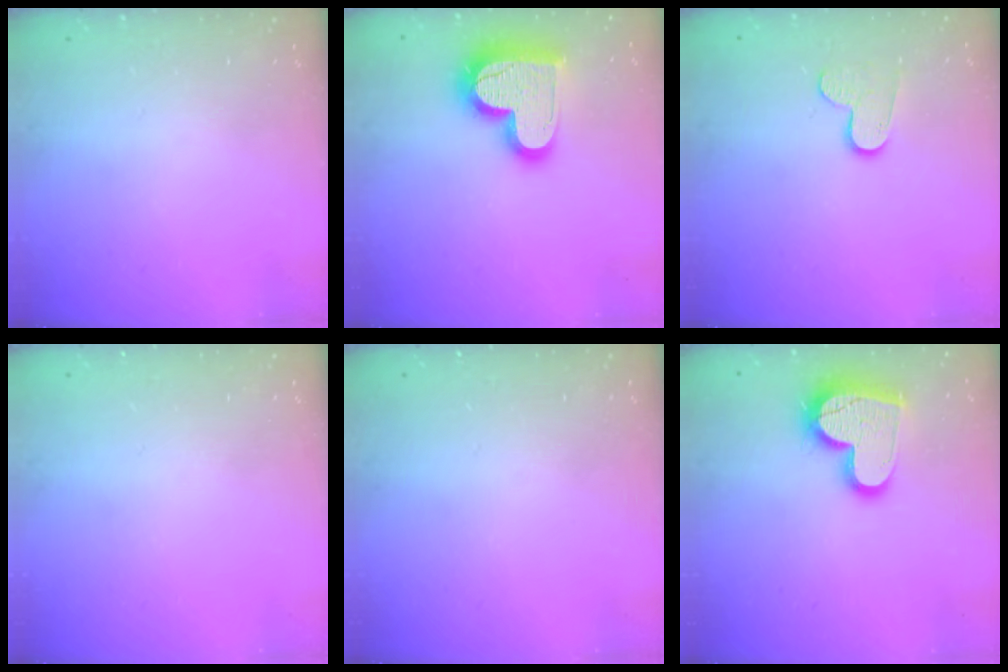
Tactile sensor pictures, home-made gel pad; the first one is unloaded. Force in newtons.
{"total": 20.0, "press": 19.9, "slide": 1.4}
{"total": 7.8, "press": 7.7, "slide": 0.6}
{"total": 0.0}
{"total": 0.0}
{"total": 16.6, "press": 16.5, "slide": 1.6}